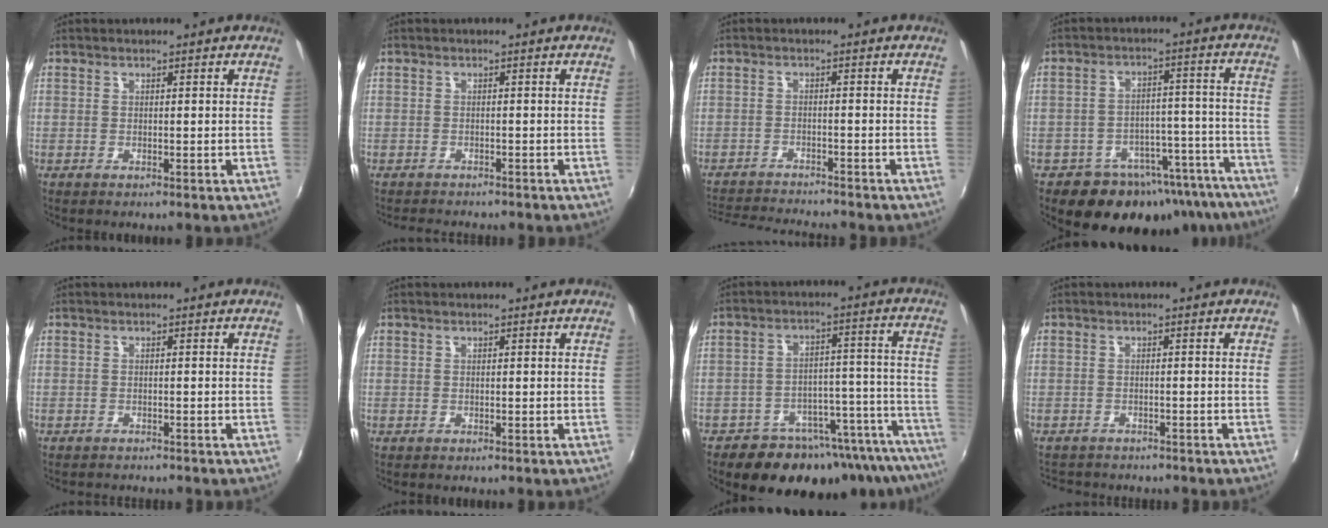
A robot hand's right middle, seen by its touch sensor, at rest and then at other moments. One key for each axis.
{"total": 2.9, "fx": -2.7, "fy": 0.9, "fz": 0.5, "tx": -0.021, "ty": -0.005, "tz": -0.047}
{"total": 9.4, "fx": -9.0, "fy": 0.6, "fz": 2.7, "tx": -0.075, "ty": -0.010, "tz": -0.147}
{"total": 18.3, "fx": -14.2, "fy": 9.6, "fz": 6.4, "tx": -0.099, "ty": 0.040, "tz": -0.166}
{"total": 2.3, "fx": -2.2, "fy": 0.4, "fz": 0.5, "tx": -0.017, "ty": -0.012, "tz": -0.035}
{"total": 0.0}
{"total": 19.5, "fx": -16.7, "fy": 7.1, "fz": 7.1, "tx": -0.096, "ty": 0.022, "tz": -0.216}
{"total": 5.8, "fx": -5.3, "fy": 1.9, "fz": 1.4, "tx": -0.038, "ty": -0.011, "tz": -0.081}